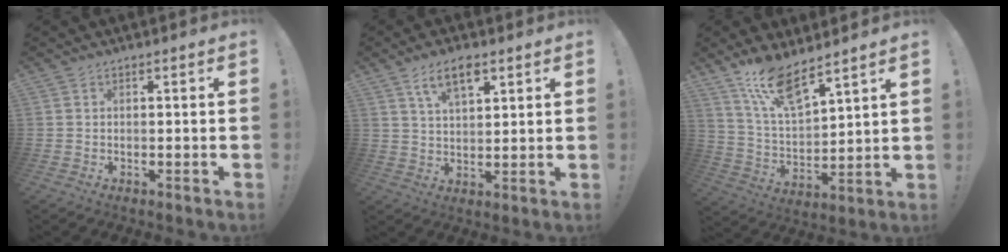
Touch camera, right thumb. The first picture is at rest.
{"total": 8.3, "force": [4.6, 3.6, 5.9], "torque": [-0.098, -0.011, 0.081]}
{"total": 12.9, "force": [10.3, 3.2, 7.0], "torque": [-0.144, -0.067, 0.185]}